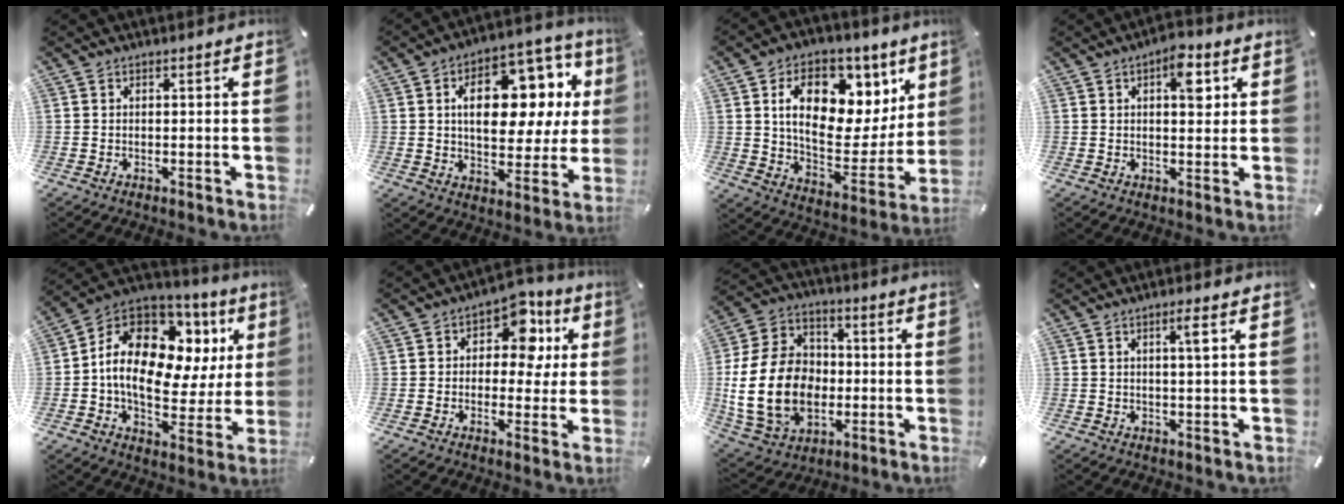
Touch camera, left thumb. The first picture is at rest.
{"total": 18.5, "force": [5.6, 11.0, 13.8], "torque": [-0.200, -0.020, 0.093]}
{"total": 19.0, "force": [8.4, 11.8, 12.3], "torque": [-0.185, -0.049, 0.146]}
{"total": 6.9, "force": [2.4, 3.4, 5.5], "torque": [-0.057, -0.012, 0.030]}
{"total": 16.5, "force": [4.0, 11.0, 11.7], "torque": [-0.204, -0.036, 0.062]}
{"total": 10.8, "force": [2.9, 7.6, 7.2], "torque": [-0.095, -0.011, 0.047]}
{"total": 20.9, "force": [-2.7, 16.3, 12.8], "torque": [-0.269, 0.015, -0.041]}
{"total": 3.1, "force": [1.0, 0.0, 2.9], "torque": [-0.057, -0.002, 0.015]}